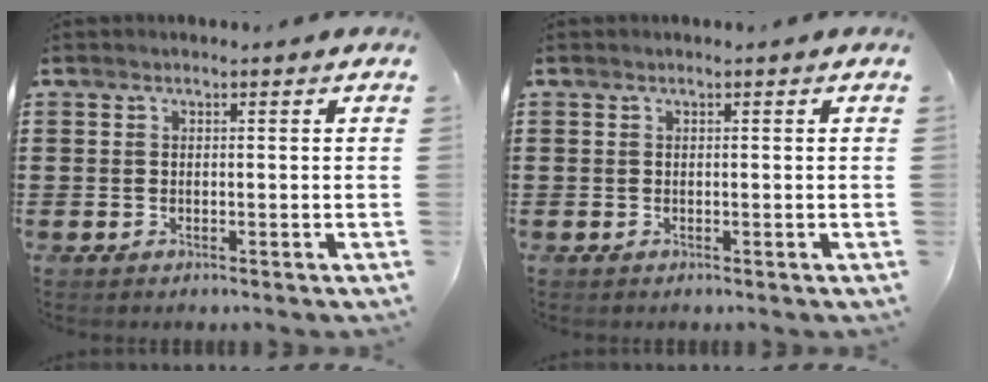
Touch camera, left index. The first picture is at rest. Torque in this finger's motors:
{"motor_torque": [0.00, 0.00, 0.00, 0.01]}